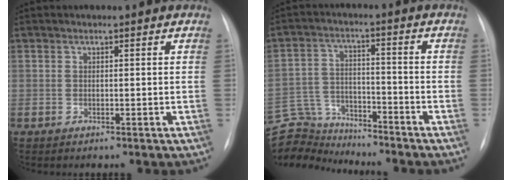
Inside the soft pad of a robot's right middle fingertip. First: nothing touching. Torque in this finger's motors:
{"motor_torque": [0.10, -0.05, -0.19, -0.07]}